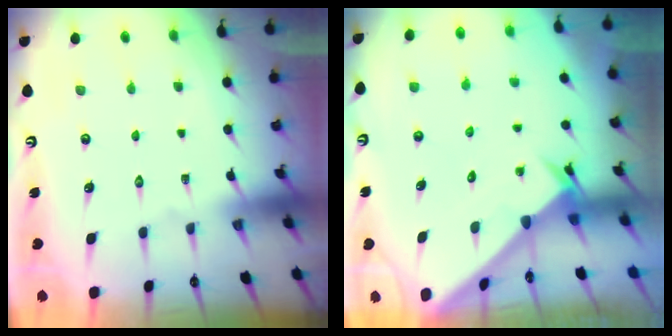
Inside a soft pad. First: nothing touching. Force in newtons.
{"total": 2.5, "press": 2.5, "slide": 0.2}